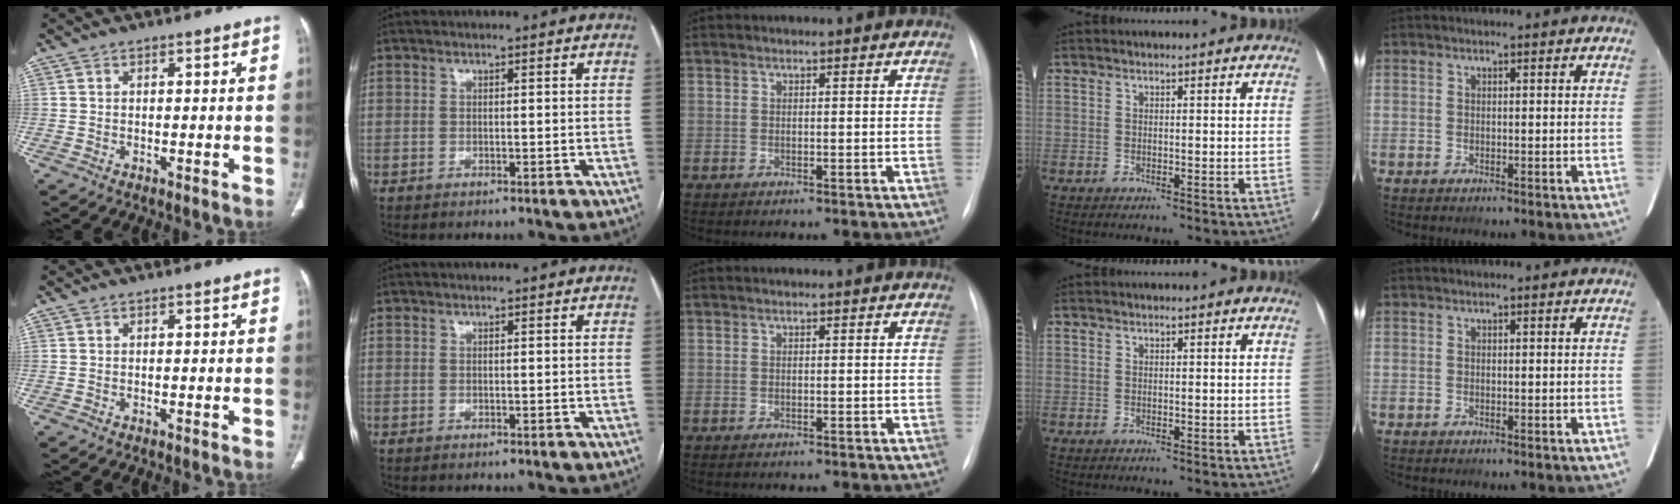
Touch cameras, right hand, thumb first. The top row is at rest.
{}